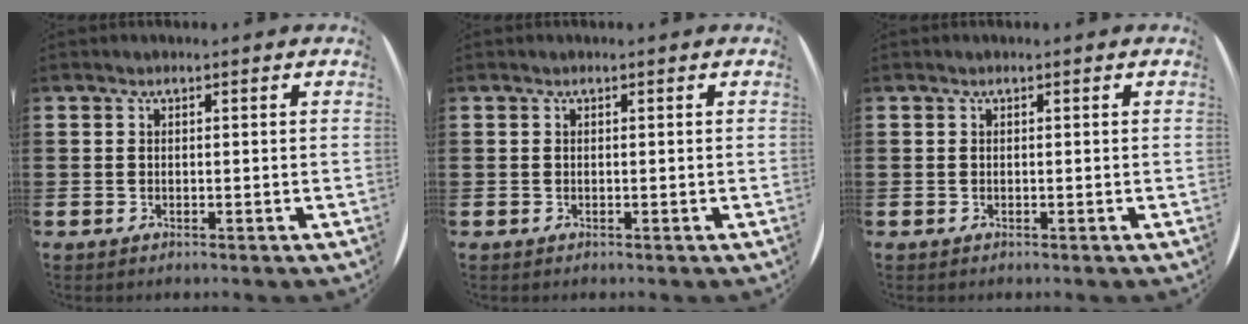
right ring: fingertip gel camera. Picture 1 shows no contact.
{"total": 0.0}
{"total": 0.0}